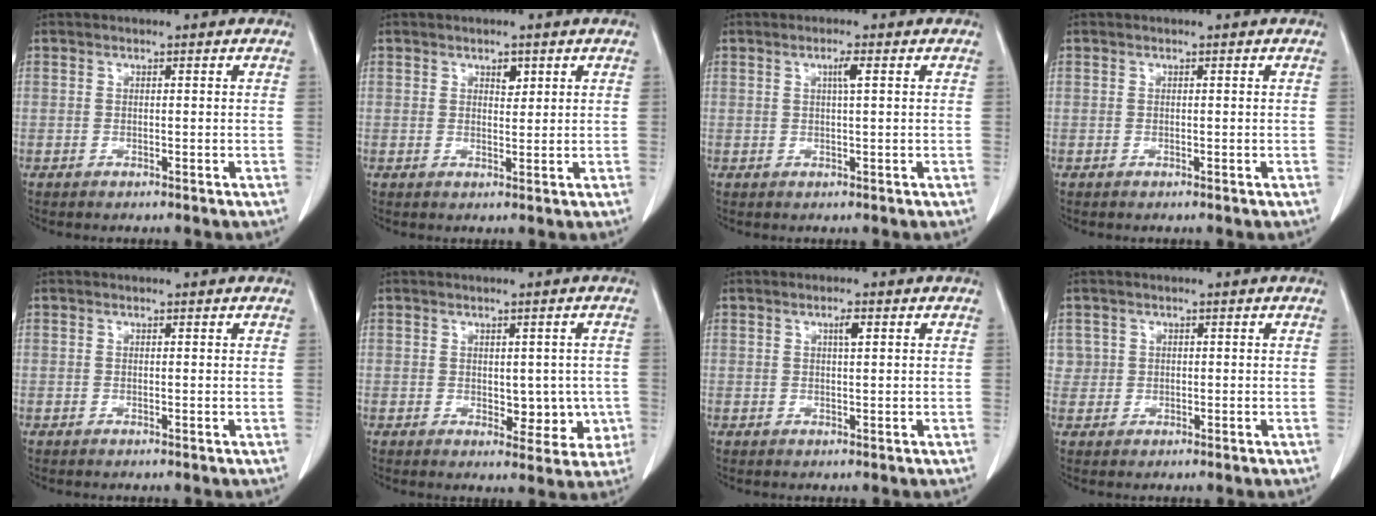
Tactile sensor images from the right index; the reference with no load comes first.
{"total": 1.8, "force": [1.0, 0.9, 1.2], "torque": [-0.014, -0.004, 0.016]}
{"total": 1.8, "force": [0.6, -0.2, 1.7], "torque": [-0.031, 0.001, 0.010]}
{"total": 0.0}
{"total": 0.0}
{"total": 5.4, "force": [-0.5, 3.4, 4.2], "torque": [-0.035, 0.002, 0.003]}
{"total": 1.6, "force": [0.7, 0.2, 1.4], "torque": [-0.026, 0.000, 0.011]}
{"total": 1.8, "force": [0.4, 1.8, -0.1], "torque": [0.018, 0.003, 0.003]}